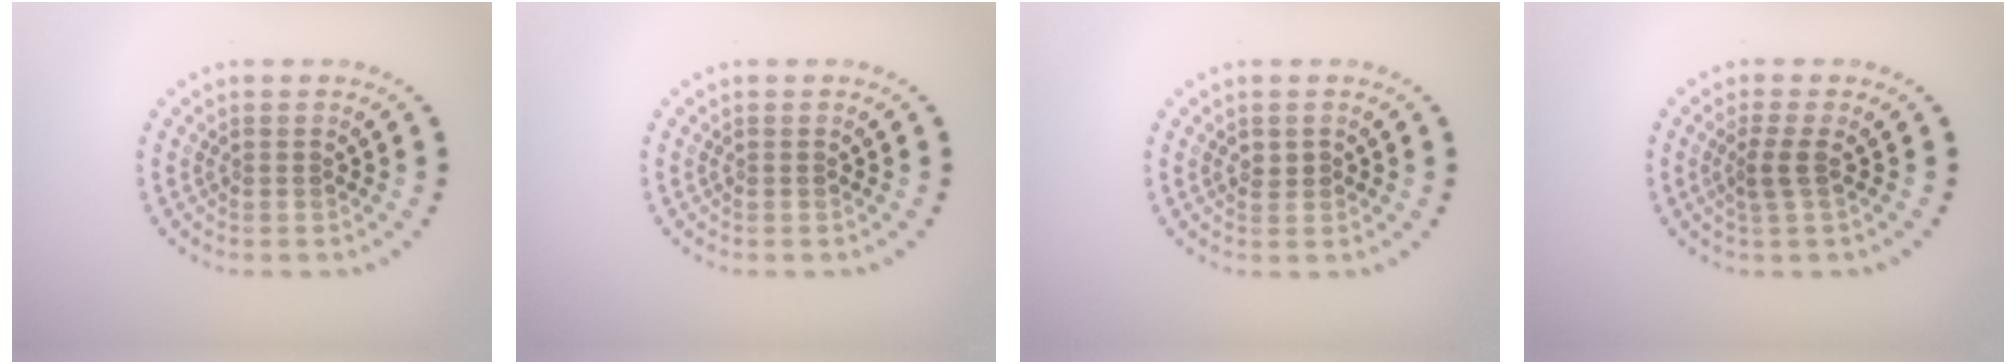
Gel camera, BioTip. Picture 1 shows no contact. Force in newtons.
{"total": 0.0}
{"total": 1.0, "press": 0.9, "slide": 0.3}
{"total": 1.6, "press": 1.2, "slide": 1.0}